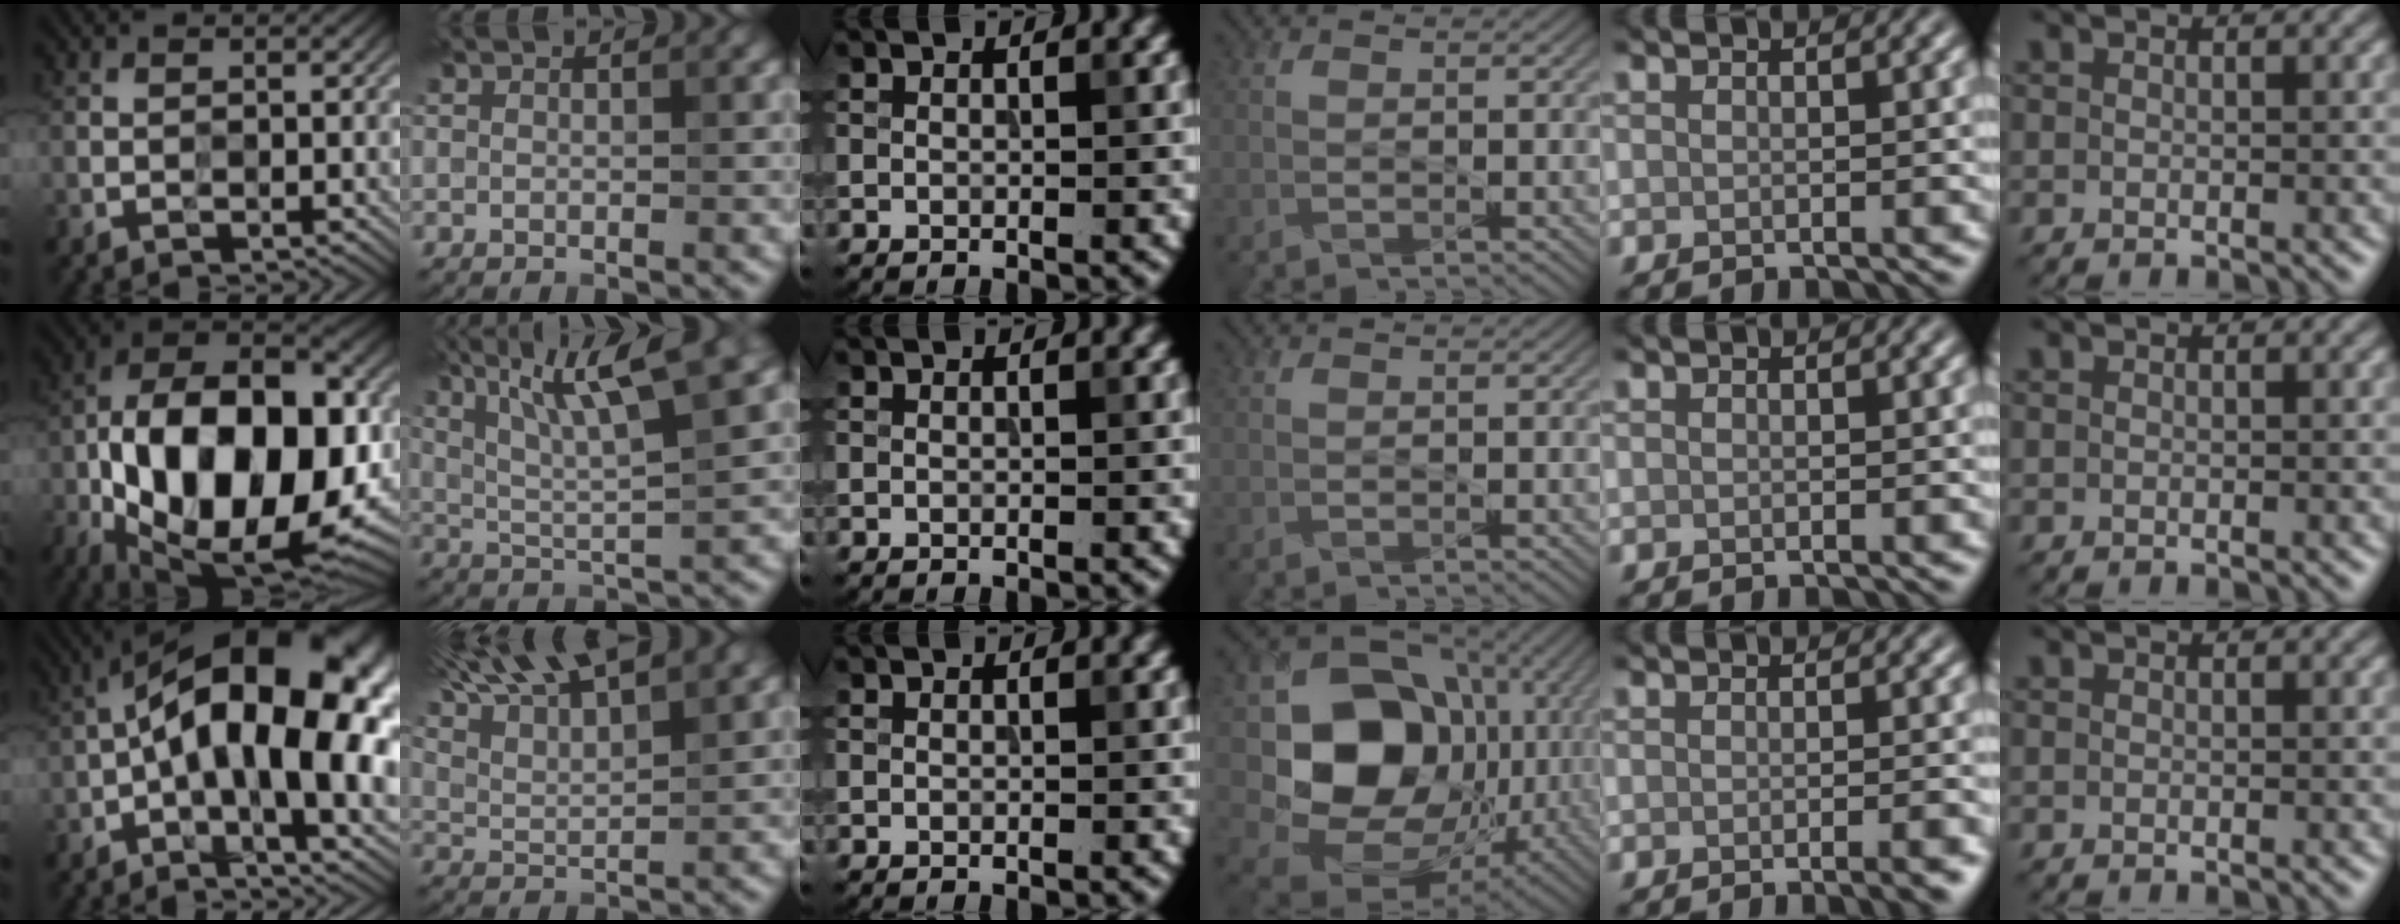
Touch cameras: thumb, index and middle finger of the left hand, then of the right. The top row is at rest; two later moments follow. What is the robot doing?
{"motion": "wipe", "object": "compact mirror"}